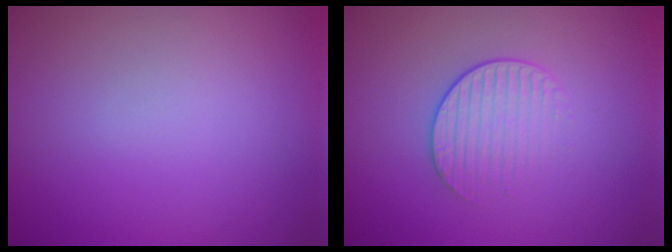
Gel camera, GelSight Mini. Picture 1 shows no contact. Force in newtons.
{"total": 2.0, "press": 1.4, "slide": 1.4}